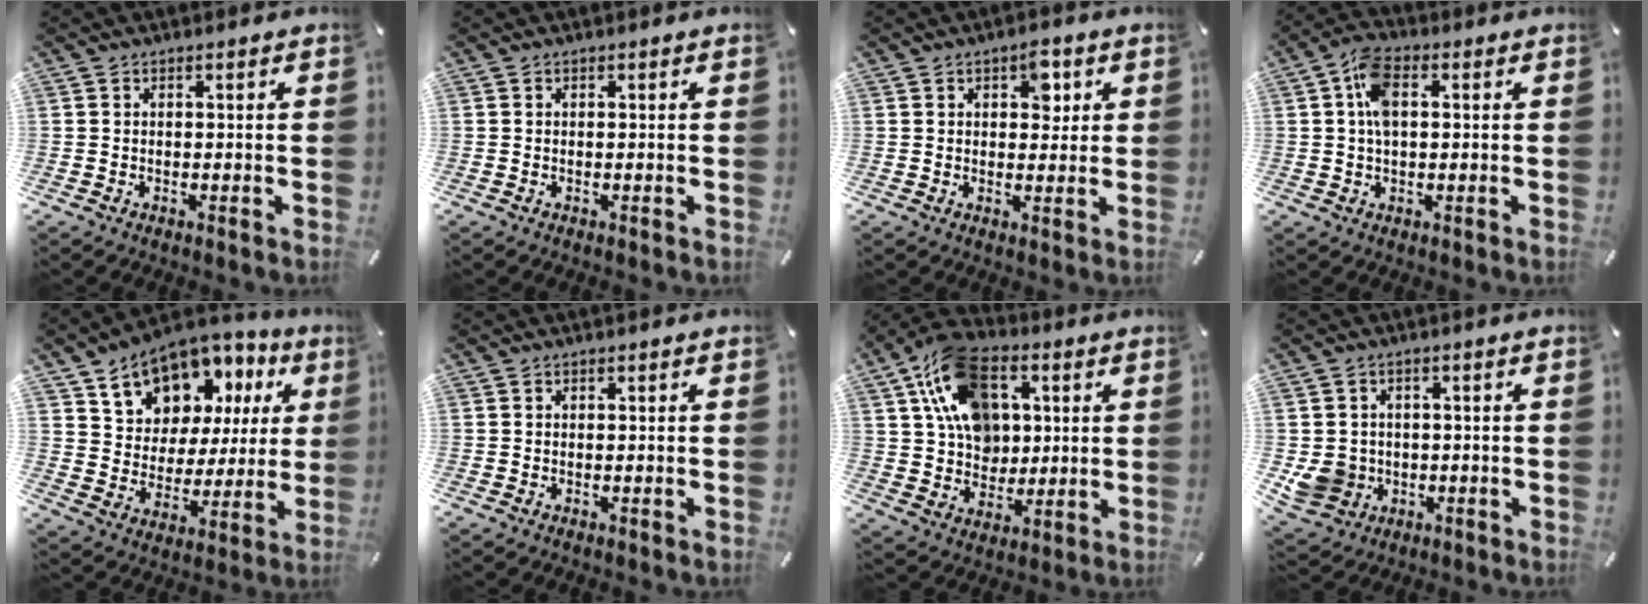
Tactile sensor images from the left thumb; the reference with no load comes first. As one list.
[{"total": 0.0}, {"total": 5.1, "force": [2.2, 3.2, 3.4], "torque": [-0.024, -0.011, 0.027]}, {"total": 6.9, "force": [1.3, 4.0, 5.5], "torque": [-0.117, 0.005, 0.018]}, {"total": 12.5, "force": [8.6, 8.5, 3.1], "torque": [-0.072, -0.066, 0.159]}, {"total": 0.0}, {"total": 16.4, "force": [5.7, 12.3, 9.1], "torque": [-0.160, -0.014, 0.107]}, {"total": 7.2, "force": [-0.8, 6.8, 2.3], "torque": [-0.061, 0.004, -0.014]}]